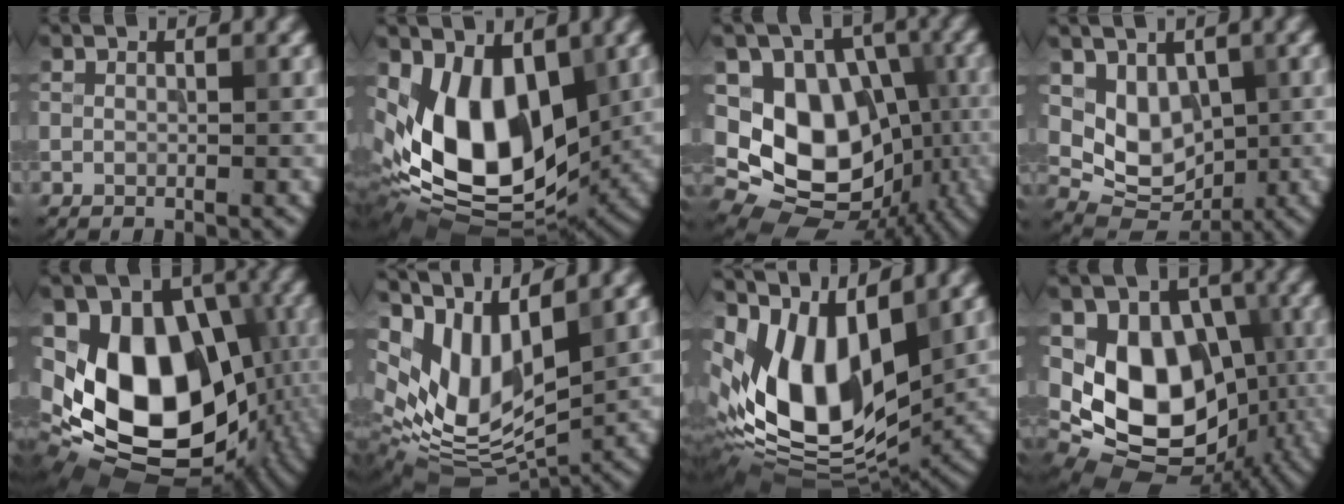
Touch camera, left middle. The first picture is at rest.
{"total": 12.0, "force": [1.1, 7.4, 9.3], "torque": [-0.168, -0.023, 0.016]}
{"total": 12.8, "force": [-1.6, 10.3, 7.4], "torque": [-0.123, -0.003, -0.032]}
{"total": 5.3, "force": [1.3, 4.0, 3.2], "torque": [-0.054, -0.011, 0.029]}
{"total": 15.8, "force": [-0.8, 11.7, 10.6], "torque": [-0.183, -0.008, -0.011]}
{"total": 10.0, "force": [4.2, 5.0, 7.6], "torque": [-0.162, -0.008, 0.083]}
{"total": 12.9, "force": [2.6, 7.1, 10.5], "torque": [-0.209, -0.010, 0.048]}
{"total": 11.7, "force": [-1.0, 9.0, 7.4], "torque": [-0.119, -0.019, -0.011]}